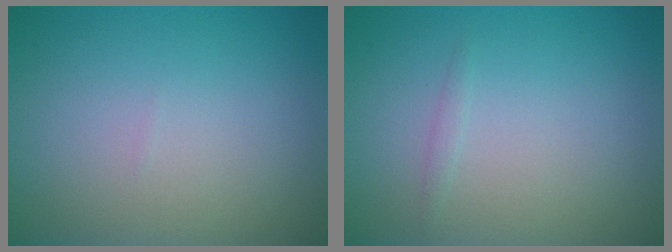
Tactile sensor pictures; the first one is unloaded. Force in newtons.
{"total": 0.6, "press": 0.5, "slide": 0.0}